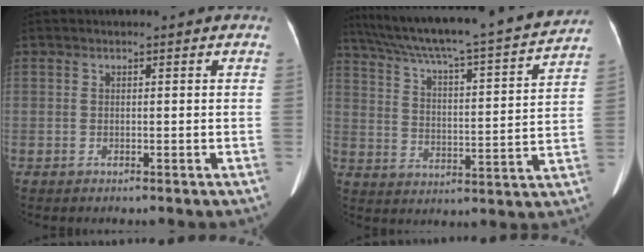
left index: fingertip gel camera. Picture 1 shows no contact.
{"total": 24.6, "force": [21.9, 0.7, 11.1], "torque": [-0.187, -0.018, 0.308]}